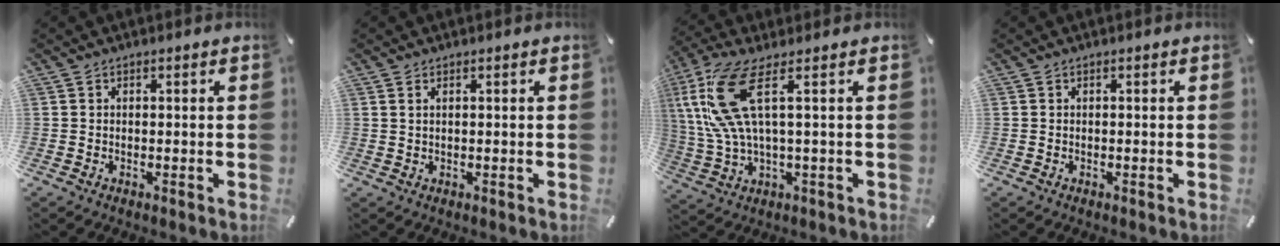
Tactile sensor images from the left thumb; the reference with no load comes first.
{"total": 0.9, "force": [0.5, 0.1, 0.8], "torque": [-0.016, 0.000, 0.009]}
{"total": 14.0, "force": [3.6, 4.6, 12.7], "torque": [-0.283, -0.012, 0.060]}
{"total": 0.0}